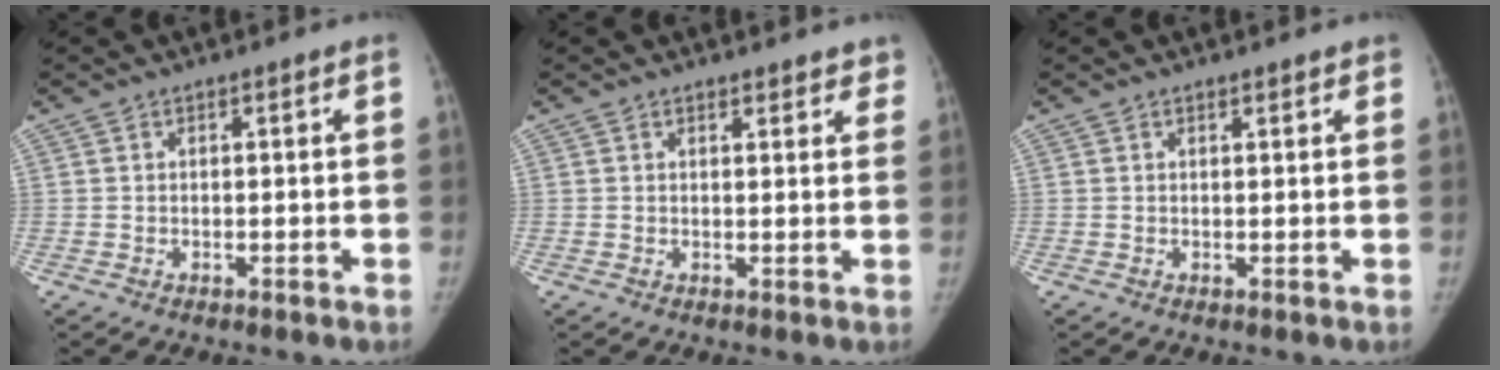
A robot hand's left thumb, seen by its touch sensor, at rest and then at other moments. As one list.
[{"total": 3.9, "force": [3.4, 1.6, 1.1], "torque": [0.022, -0.012, 0.032]}, {"total": 1.1, "force": [1.0, 0.4, 0.5], "torque": [-0.004, -0.004, 0.012]}]